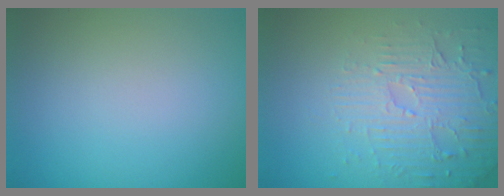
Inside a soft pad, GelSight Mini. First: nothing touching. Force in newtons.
{"total": 4.6, "press": 3.6, "slide": 2.8}